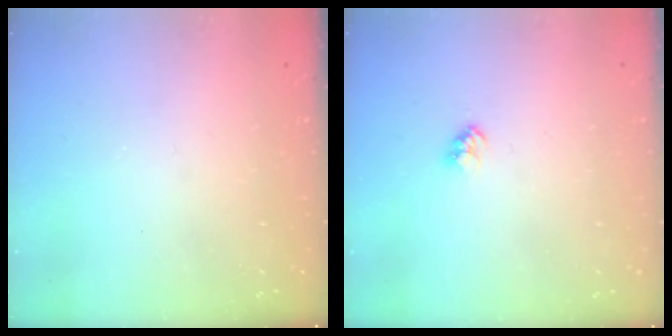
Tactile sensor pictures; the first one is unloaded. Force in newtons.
{"total": 2.5, "press": 2.4, "slide": 0.4}